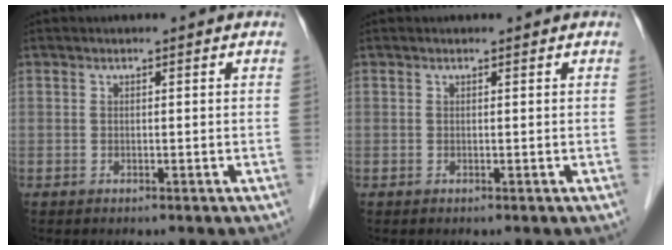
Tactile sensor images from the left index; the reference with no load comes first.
{"total": 0.0}